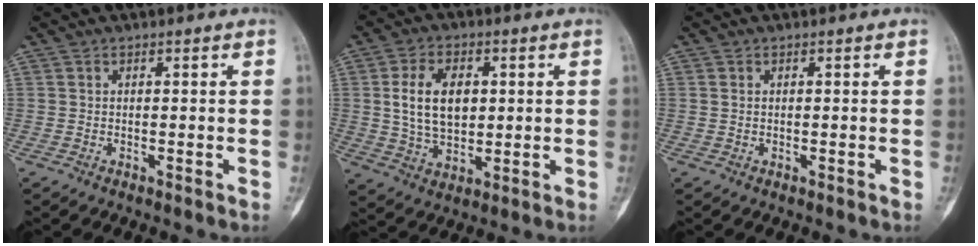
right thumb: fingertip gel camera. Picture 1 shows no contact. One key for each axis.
{"total": 11.3, "fx": 1.9, "fy": 7.3, "fz": 8.5, "tx": -0.138, "ty": -0.006, "tz": 0.042}
{"total": 0.9, "fx": 0.2, "fy": 0.6, "fz": 0.6, "tx": -0.016, "ty": 0.000, "tz": 0.005}